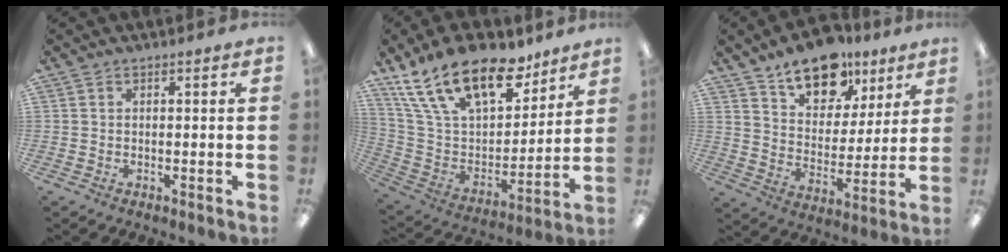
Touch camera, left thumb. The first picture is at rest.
{"total": 23.2, "force": [15.2, 11.0, 13.6], "torque": [-0.240, -0.085, 0.271]}
{"total": 15.0, "force": [11.1, 7.9, 6.3], "torque": [-0.090, -0.066, 0.198]}